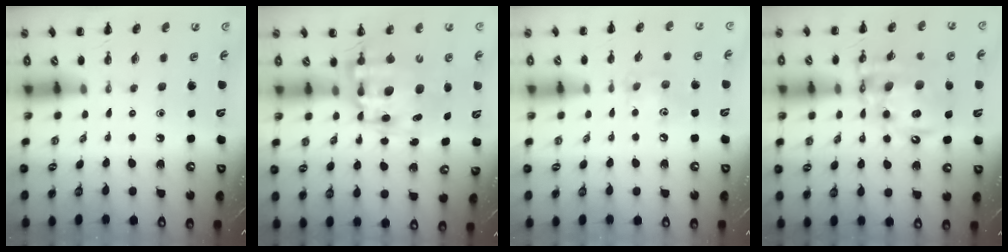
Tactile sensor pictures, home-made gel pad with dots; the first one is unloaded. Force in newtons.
{"total": 9.7, "press": 9.4, "slide": 2.4}
{"total": 6.6, "press": 6.5, "slide": 1.2}
{"total": 16.0, "press": 15.5, "slide": 4.0}